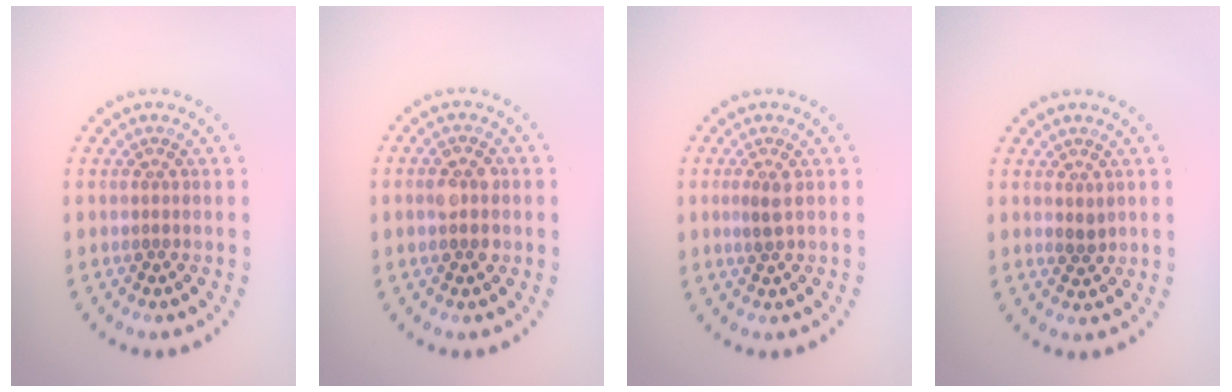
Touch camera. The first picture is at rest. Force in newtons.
{"total": 2.4, "press": 2.3, "slide": 0.3}
{"total": 1.1, "press": 1.0, "slide": 0.5}
{"total": 0.9, "press": 0.8, "slide": 0.4}